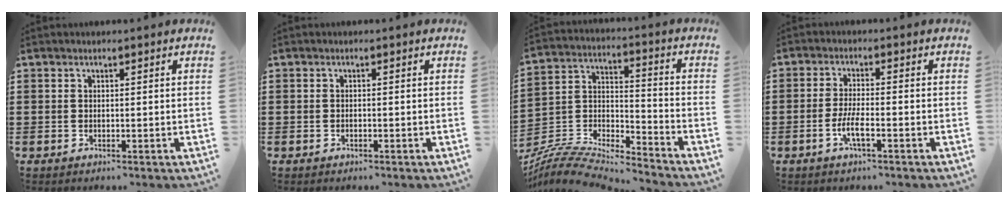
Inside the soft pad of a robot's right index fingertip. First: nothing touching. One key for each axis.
{"total": 0.0}
{"total": 7.0, "fx": -6.8, "fy": 0.8, "fz": 1.5, "tx": -0.041, "ty": -0.008, "tz": -0.142}
{"total": 3.8, "fx": -1.6, "fy": 0.6, "fz": 3.4, "tx": -0.071, "ty": -0.003, "tz": -0.033}